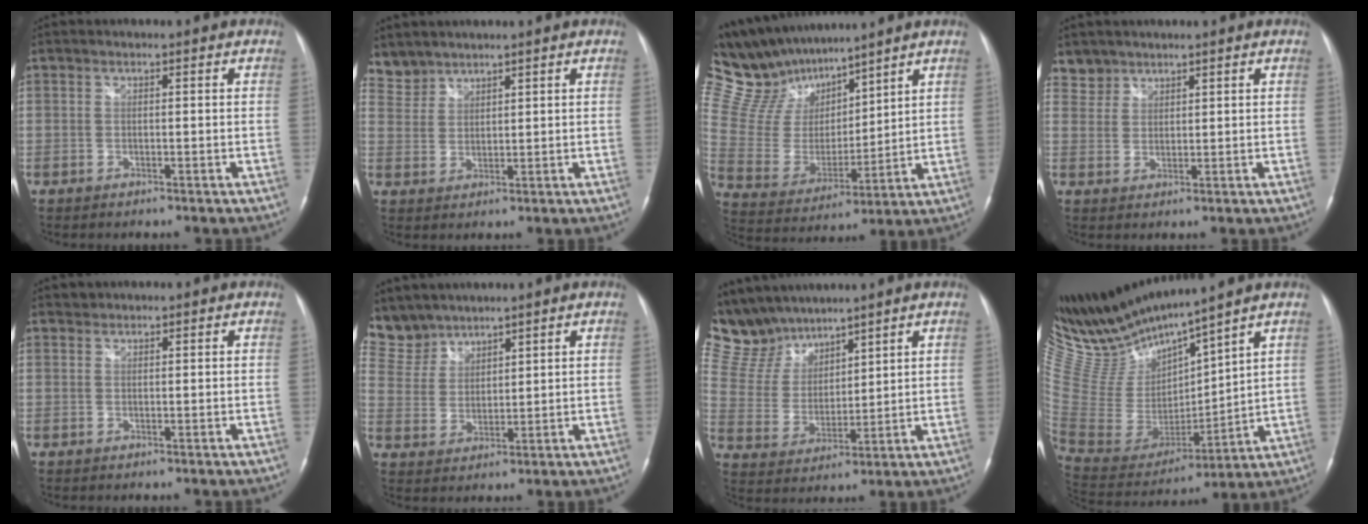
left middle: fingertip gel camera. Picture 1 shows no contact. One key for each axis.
{"total": 4.0, "fx": 3.7, "fy": 1.3, "fz": -0.6, "tx": 0.012, "ty": 0.010, "tz": 0.083}
{"total": 15.5, "fx": 13.5, "fy": 5.1, "fz": 5.5, "tx": -0.127, "ty": 0.023, "tz": 0.269}
{"total": 3.2, "fx": 2.7, "fy": 1.7, "fz": -0.7, "tx": 0.021, "ty": 0.007, "tz": 0.051}
{"total": 0.7, "fx": 0.6, "fy": 0.3, "fz": -0.2, "tx": 0.000, "ty": 0.004, "tz": 0.008}
{"total": 6.8, "fx": 6.3, "fy": 2.5, "fz": -0.3, "tx": 0.001, "ty": 0.009, "tz": 0.143}
{"total": 10.7, "fx": 10.0, "fy": 3.7, "fz": 1.6, "tx": -0.054, "ty": 0.020, "tz": 0.214}
{"total": 17.2, "fx": 15.8, "fy": 0.3, "fz": 6.8, "tx": -0.149, "ty": -0.018, "tz": 0.323}